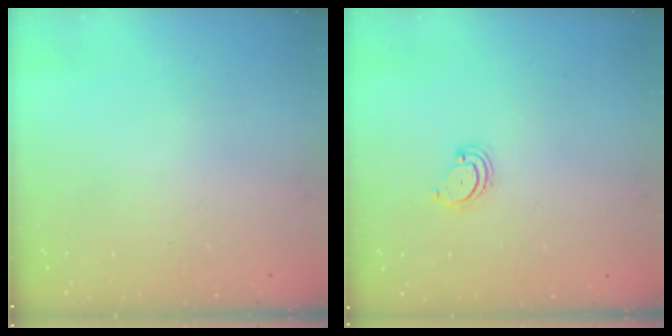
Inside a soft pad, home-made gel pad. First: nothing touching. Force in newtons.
{"total": 3.0, "press": 3.0, "slide": 0.4}